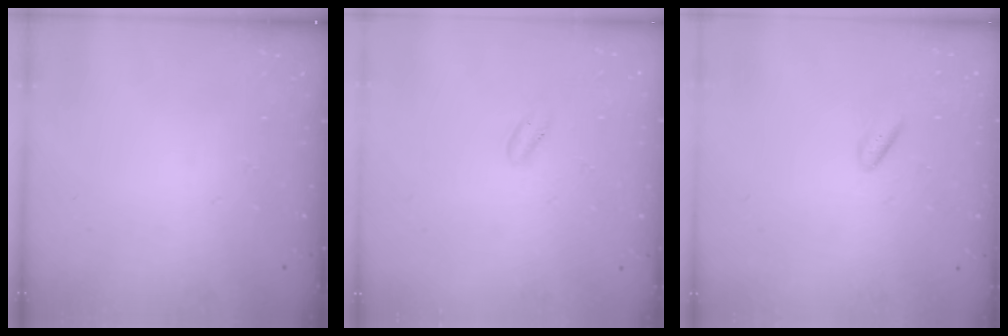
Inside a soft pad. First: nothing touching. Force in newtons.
{"total": 1.1, "press": 0.9, "slide": 0.5}
{"total": 2.0, "press": 1.7, "slide": 1.0}